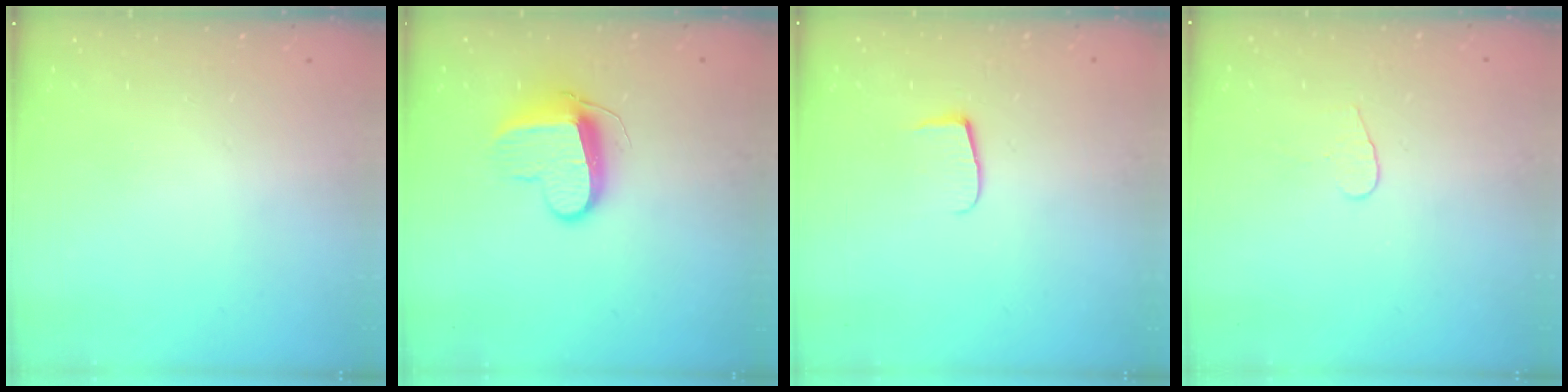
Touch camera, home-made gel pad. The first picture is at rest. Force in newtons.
{"total": 10.3, "press": 10.3, "slide": 0.5}
{"total": 5.2, "press": 5.2, "slide": 0.7}
{"total": 4.0, "press": 4.0, "slide": 0.4}